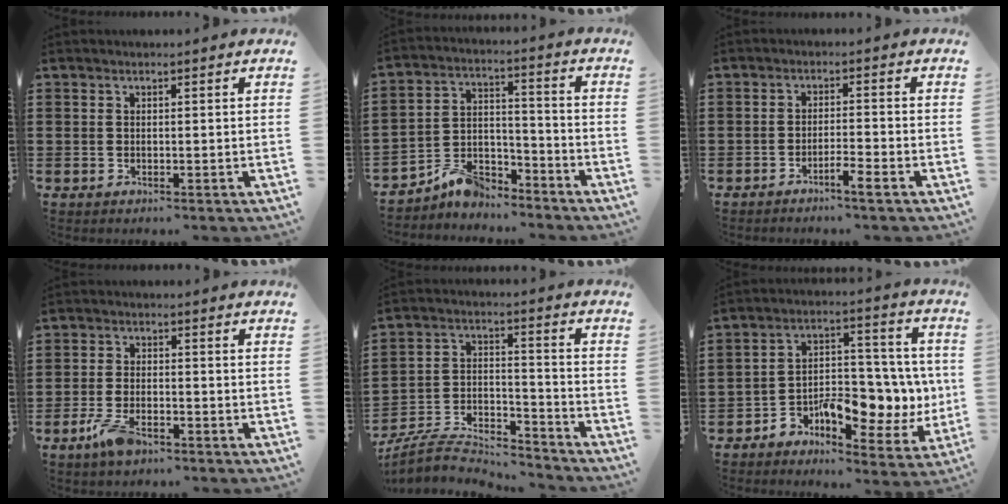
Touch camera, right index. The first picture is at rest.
{"total": 7.2, "force": [-6.4, 2.4, 2.1], "torque": [-0.045, 0.021, -0.125]}
{"total": 2.4, "force": [-2.1, -0.3, 1.3], "torque": [-0.023, 0.001, -0.039]}
{"total": 4.7, "force": [-2.8, 1.9, 3.2], "torque": [-0.078, -0.003, -0.057]}
{"total": 6.7, "force": [-6.3, 1.3, 1.7], "torque": [-0.042, -0.003, -0.127]}
{"total": 8.9, "force": [-3.0, 5.7, 6.2], "torque": [-0.099, 0.015, -0.044]}